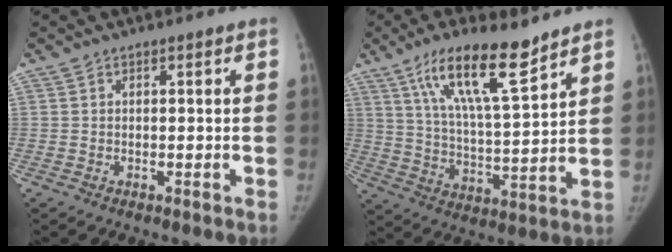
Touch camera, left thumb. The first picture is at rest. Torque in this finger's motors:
{"motor_torque": [0.77, -0.27, 1.73, -1.02, 0.48]}